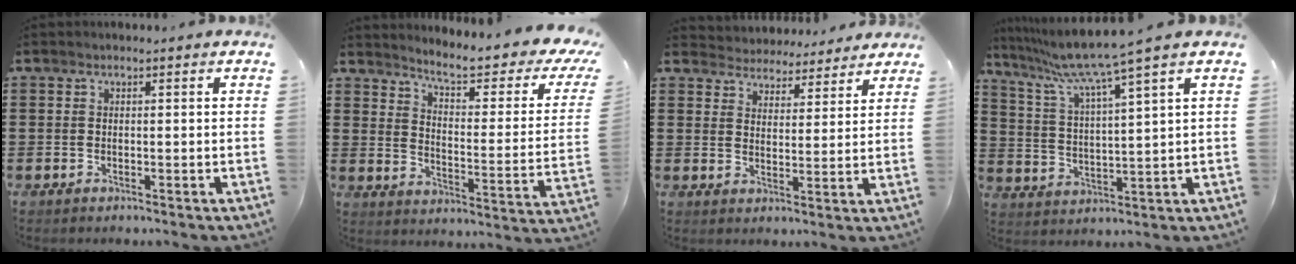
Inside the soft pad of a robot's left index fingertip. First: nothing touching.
{"total": 5.4, "force": [4.0, 0.4, 3.6], "torque": [-0.073, -0.041, 0.055]}
{"total": 4.2, "force": [4.1, 0.7, -0.5], "torque": [-0.012, -0.026, 0.072]}
{"total": 7.5, "force": [5.9, -0.9, 4.5], "torque": [-0.112, -0.044, 0.097]}